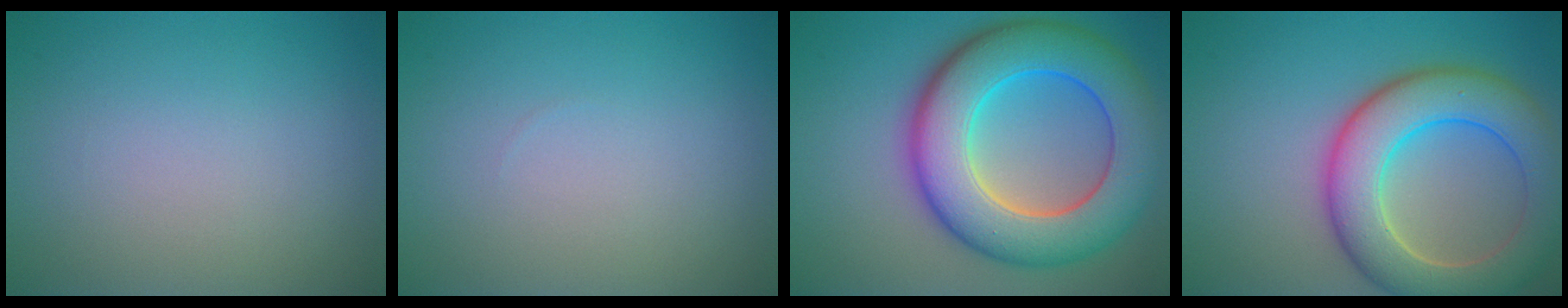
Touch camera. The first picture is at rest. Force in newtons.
{"total": 0.0}
{"total": 11.6, "press": 11.6, "slide": 0.2}
{"total": 8.9, "press": 8.8, "slide": 0.9}